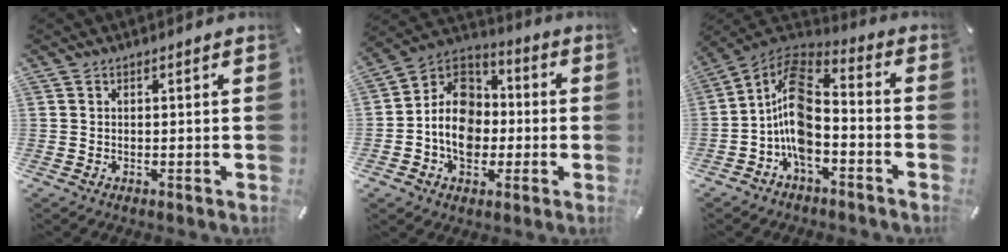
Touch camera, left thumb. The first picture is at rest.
{"total": 12.6, "force": [-3.2, 10.4, 6.4], "torque": [-0.140, 0.019, -0.062]}
{"total": 11.6, "force": [-4.1, 6.6, 8.7], "torque": [-0.184, 0.008, -0.077]}